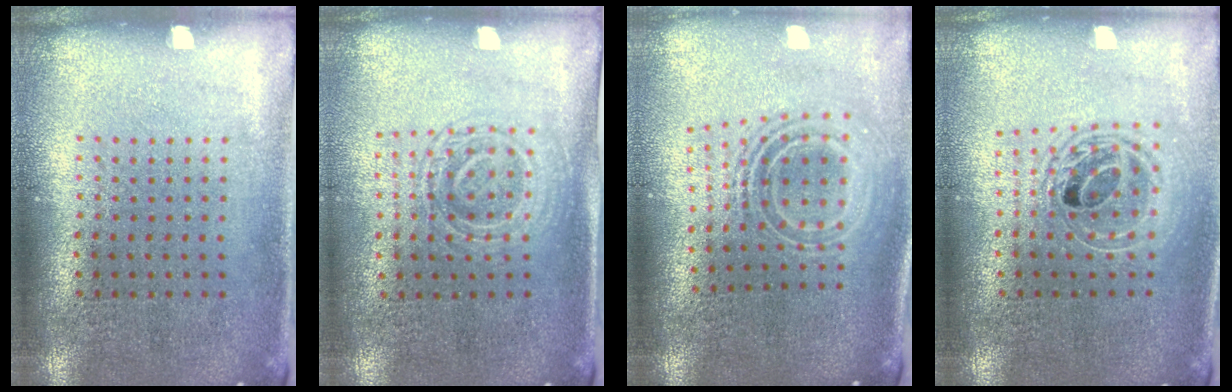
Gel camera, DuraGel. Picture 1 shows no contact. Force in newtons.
{"total": 1.5, "press": 1.4, "slide": 0.6}
{"total": 2.1, "press": 1.5, "slide": 1.5}
{"total": 1.7, "press": 1.4, "slide": 0.9}